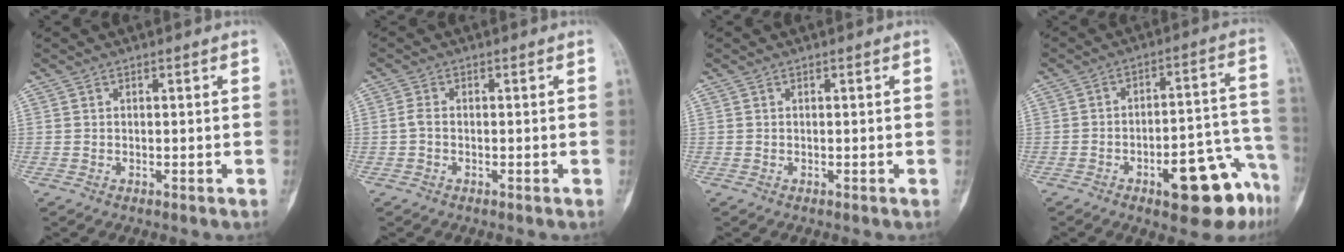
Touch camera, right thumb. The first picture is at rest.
{"total": 1.7, "force": [-0.3, 1.1, 1.2], "torque": [-0.026, 0.002, -0.011]}
{"total": 0.0}
{"total": 15.6, "force": [-8.5, 5.4, 11.9], "torque": [-0.102, 0.081, -0.106]}